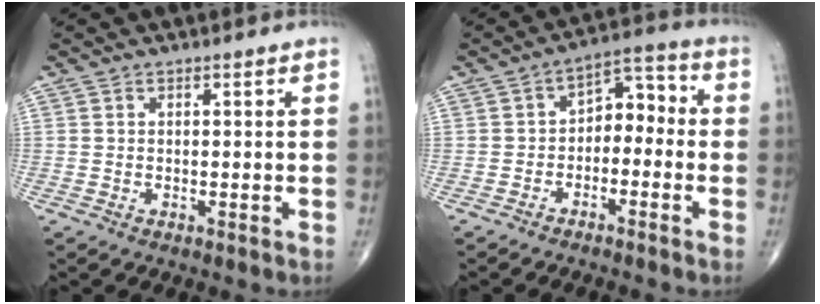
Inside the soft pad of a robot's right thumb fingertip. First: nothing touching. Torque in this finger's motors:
{"motor_torque": [-0.21, 0.42, 0.29, 0.13, 0.09]}